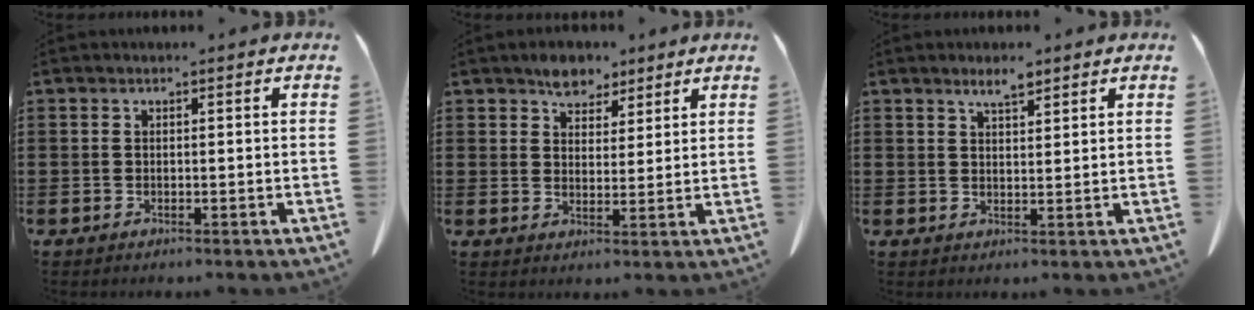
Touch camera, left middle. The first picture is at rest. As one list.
[{"total": 5.1, "force": [4.2, 2.7, 1.1], "torque": [-0.029, -0.002, 0.079]}, {"total": 3.0, "force": [2.5, 0.6, 1.7], "torque": [-0.036, 0.002, 0.045]}]